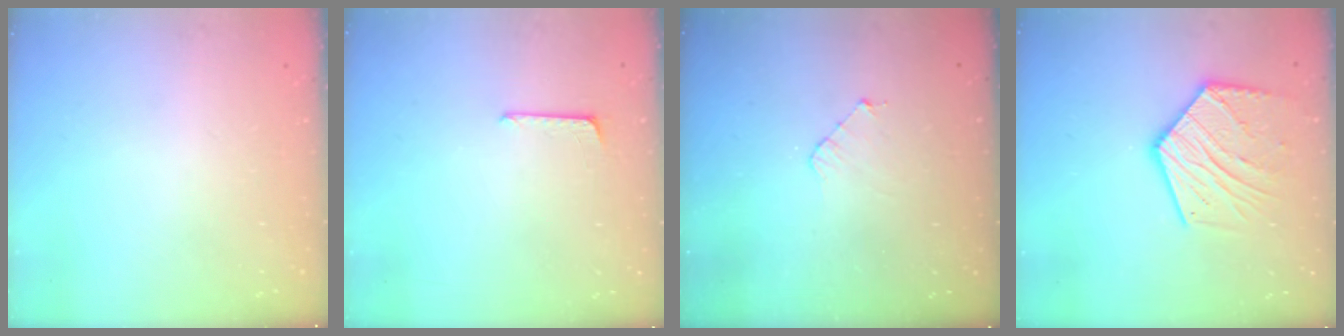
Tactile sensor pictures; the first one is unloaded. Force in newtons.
{"total": 5.0, "press": 5.0, "slide": 0.4}
{"total": 3.7, "press": 3.6, "slide": 0.3}
{"total": 16.9, "press": 16.9, "slide": 1.2}